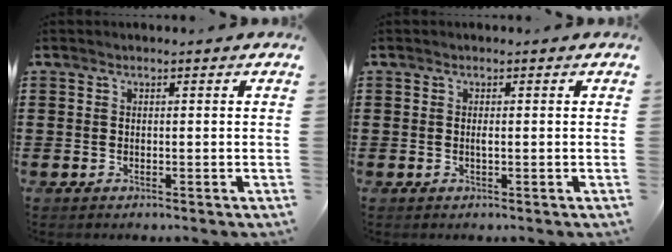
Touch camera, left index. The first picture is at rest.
{"total": 0.7, "force": [0.0, 0.1, 0.7], "torque": [-0.015, -0.005, 0.001]}